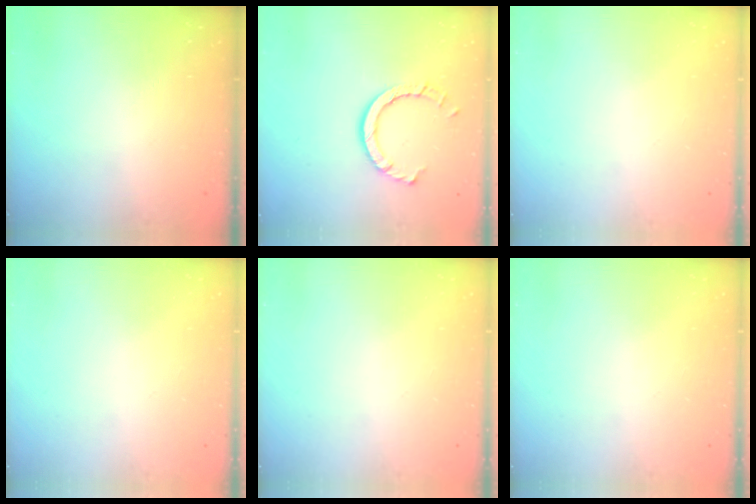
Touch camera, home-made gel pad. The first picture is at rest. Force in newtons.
{"total": 7.9, "press": 7.9, "slide": 0.5}
{"total": 0.0}
{"total": 0.0}
{"total": 0.0}
{"total": 0.0}